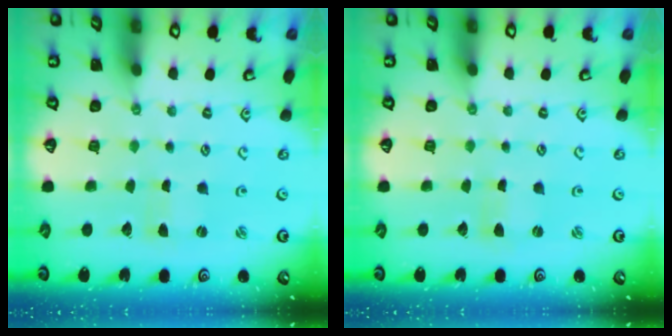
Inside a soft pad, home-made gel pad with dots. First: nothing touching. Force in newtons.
{"total": 0.0}